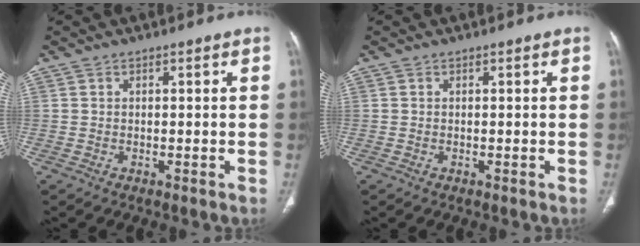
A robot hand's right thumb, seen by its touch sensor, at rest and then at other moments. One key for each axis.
{"total": 0.0}